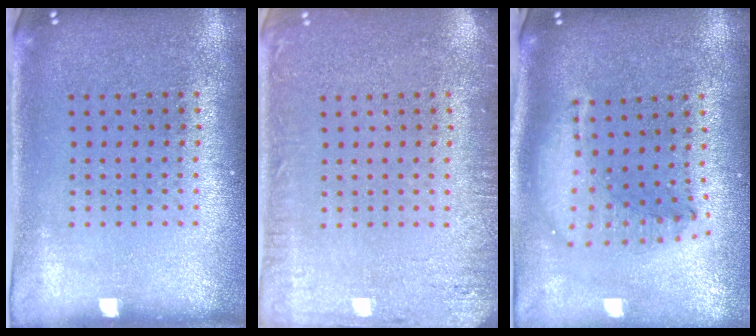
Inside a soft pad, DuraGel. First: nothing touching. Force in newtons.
{"total": 2.5, "press": 2.5, "slide": 0.3}
{"total": 1.6, "press": 1.4, "slide": 0.7}